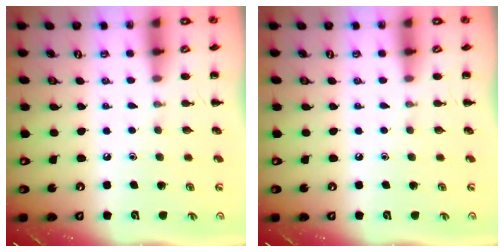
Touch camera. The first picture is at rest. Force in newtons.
{"total": 0.0}